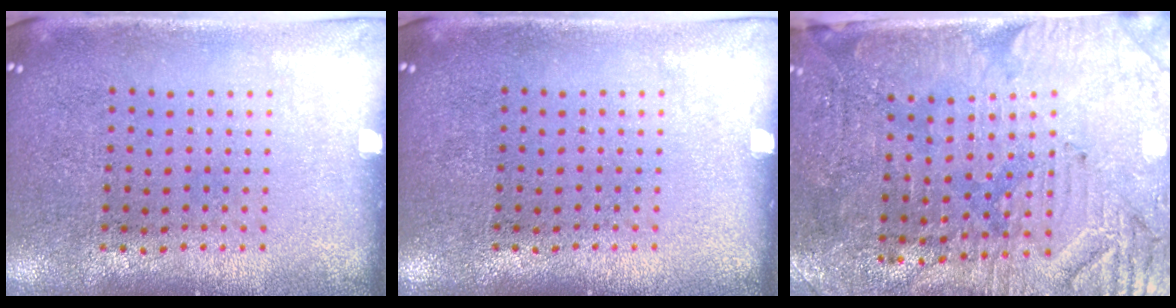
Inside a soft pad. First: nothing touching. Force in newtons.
{"total": 0.0}
{"total": 3.3, "press": 3.0, "slide": 1.3}